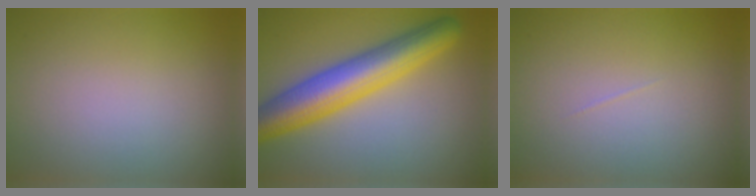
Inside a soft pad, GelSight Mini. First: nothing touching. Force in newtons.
{"total": 8.2, "press": 8.2, "slide": 0.3}
{"total": 0.0}